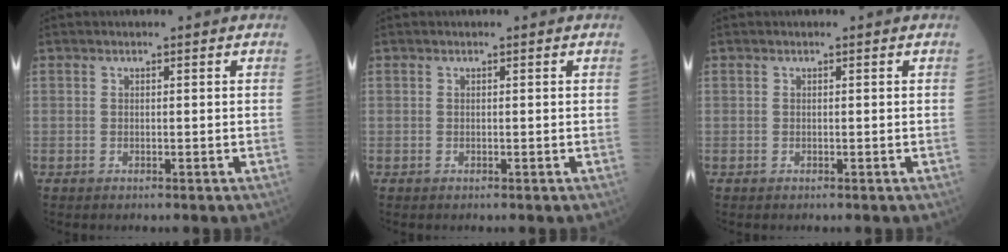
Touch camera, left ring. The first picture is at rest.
{"total": 0.0}
{"total": 0.0}